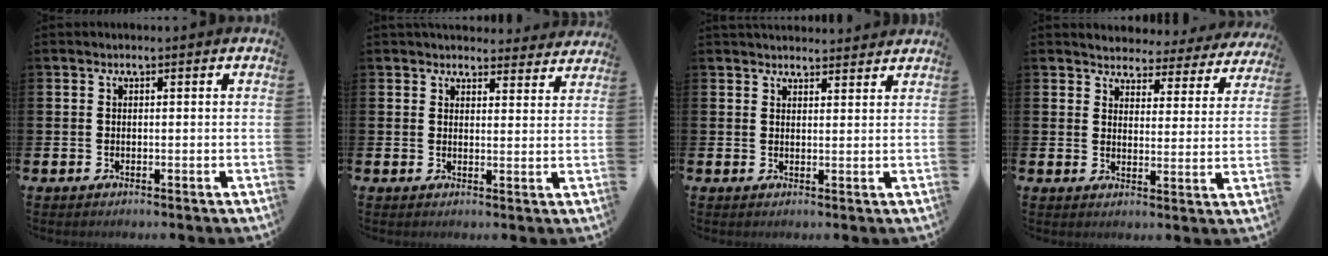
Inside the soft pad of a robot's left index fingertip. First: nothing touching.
{"total": 4.2, "force": [4.0, 1.1, 0.1], "torque": [0.010, -0.027, 0.069]}
{"total": 2.9, "force": [2.8, 0.5, 0.0], "torque": [0.009, -0.019, 0.049]}
{"total": 3.5, "force": [3.4, 0.9, -0.1], "torque": [-0.013, -0.032, 0.053]}